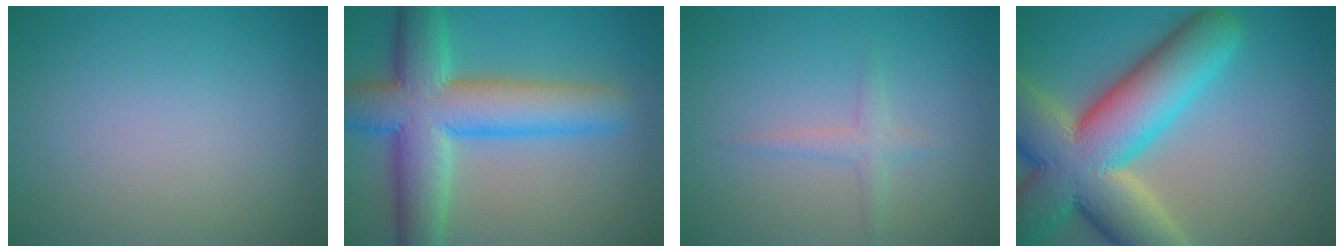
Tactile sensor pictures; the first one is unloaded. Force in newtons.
{"total": 10.0, "press": 10.0, "slide": 0.5}
{"total": 1.3, "press": 1.3, "slide": 0.1}
{"total": 14.5, "press": 14.4, "slide": 0.9}